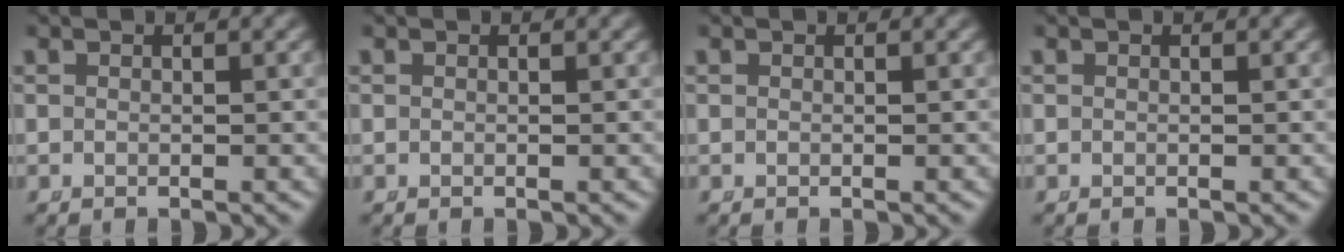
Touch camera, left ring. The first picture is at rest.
{"total": 0.0}
{"total": 0.0}
{"total": 0.0}